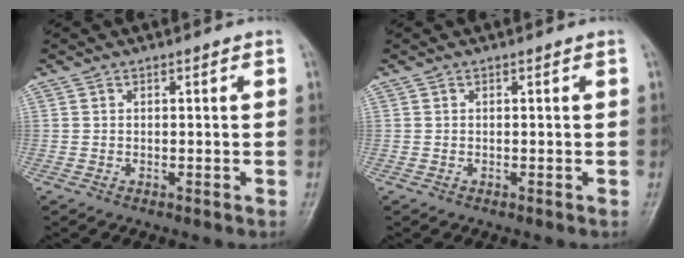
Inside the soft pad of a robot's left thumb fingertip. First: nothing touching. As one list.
[{"total": 0.0}]